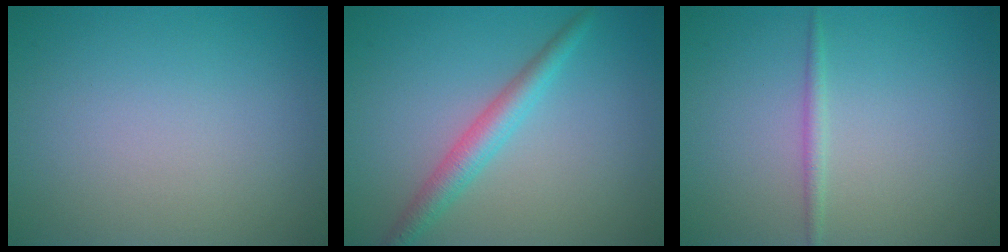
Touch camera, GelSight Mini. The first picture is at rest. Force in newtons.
{"total": 3.0, "press": 3.0, "slide": 0.0}
{"total": 1.1, "press": 1.1, "slide": 0.0}